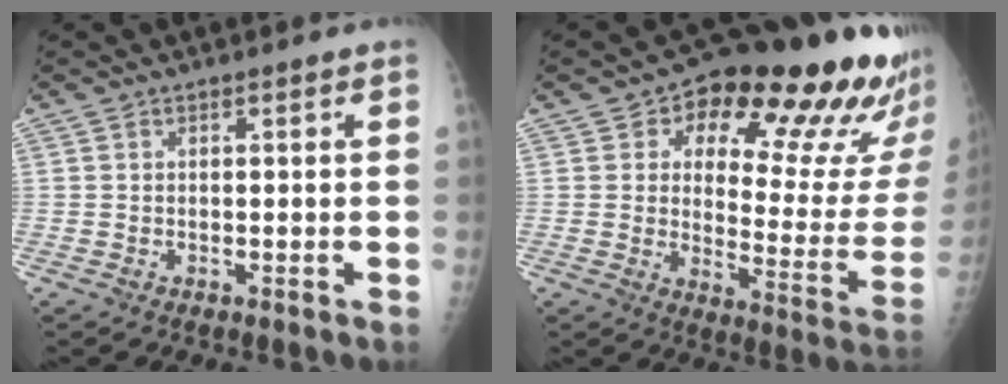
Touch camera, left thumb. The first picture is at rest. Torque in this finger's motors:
{"motor_torque": [0.67, 0.56, 0.43, -0.30, 0.11]}